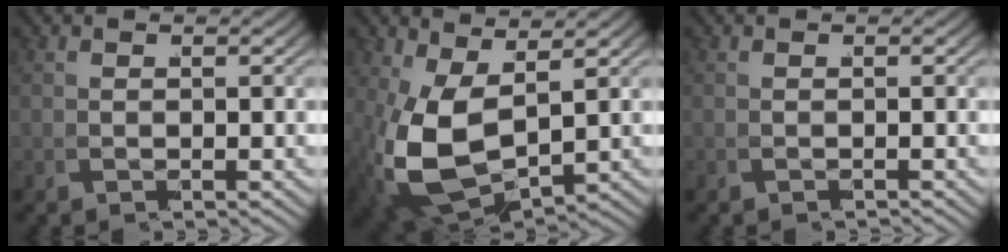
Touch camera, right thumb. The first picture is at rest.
{"total": 9.4, "force": [-0.5, 5.9, 7.3], "torque": [-0.205, -0.060, 0.031]}
{"total": 0.6, "force": [-0.6, 0.1, 0.0], "torque": [-0.001, -0.002, -0.008]}